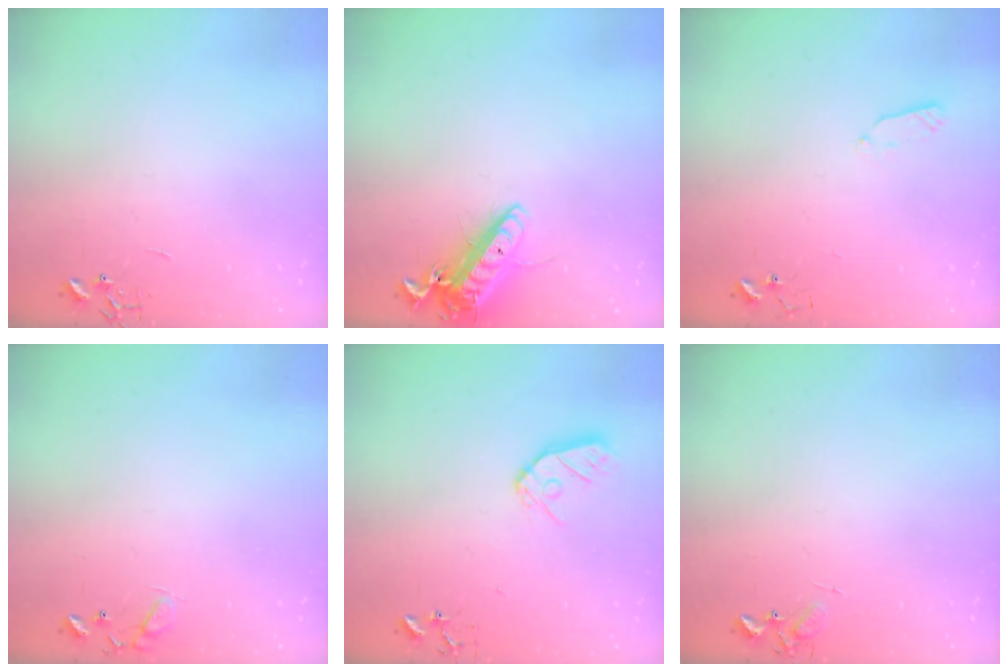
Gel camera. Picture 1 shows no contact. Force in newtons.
{"total": 14.0, "press": 13.9, "slide": 2.0}
{"total": 4.7, "press": 4.6, "slide": 0.9}
{"total": 7.7, "press": 7.7, "slide": 0.5}
{"total": 9.1, "press": 9.1, "slide": 0.9}
{"total": 5.9, "press": 5.9, "slide": 0.3}